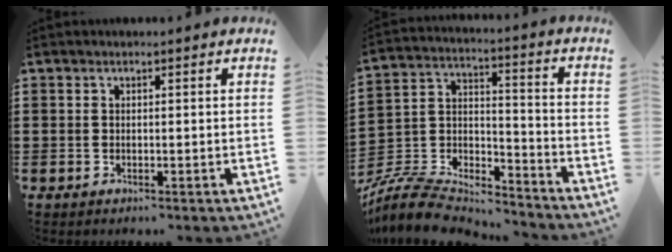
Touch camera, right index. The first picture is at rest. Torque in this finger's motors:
{"motor_torque": [-1.12, 1.01, -1.05, -0.21]}